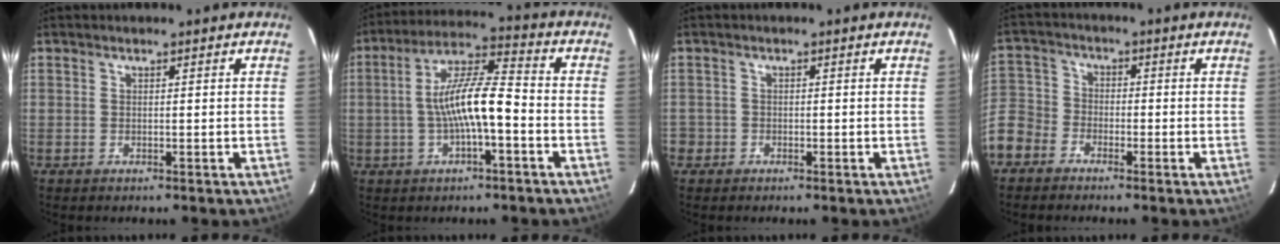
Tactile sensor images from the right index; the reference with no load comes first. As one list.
[{"total": 10.8, "force": [-2.5, 2.2, 10.3], "torque": [-0.195, 0.017, -0.043]}, {"total": 2.2, "force": [-1.0, 2.0, -0.1], "torque": [0.000, 0.011, -0.015]}, {"total": 9.6, "force": [-5.2, 7.6, 2.7], "torque": [-0.077, 0.023, -0.113]}]